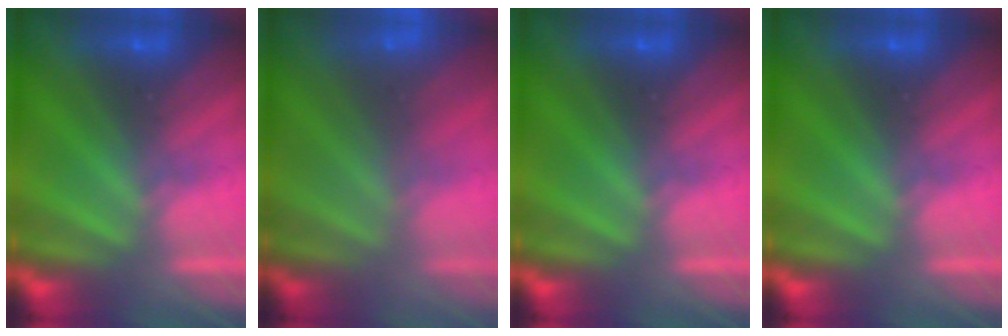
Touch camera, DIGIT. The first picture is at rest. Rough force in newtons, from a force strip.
{"total": 2.9}
{"total": 0.0}
{"total": 0.0}